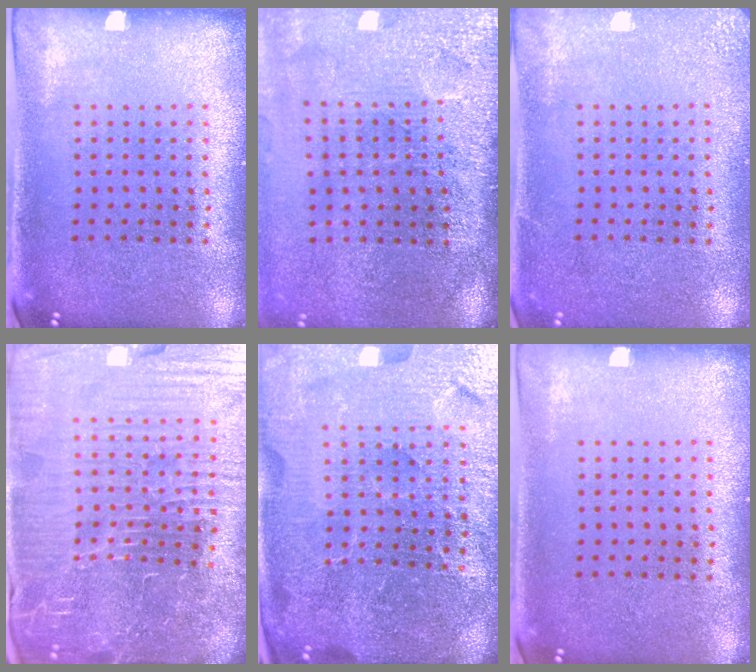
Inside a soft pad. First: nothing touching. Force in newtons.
{"total": 4.7, "press": 3.7, "slide": 2.9}
{"total": 2.4, "press": 2.4, "slide": 0.3}
{"total": 7.5, "press": 6.6, "slide": 3.5}
{"total": 5.9, "press": 5.3, "slide": 2.6}
{"total": 0.0}